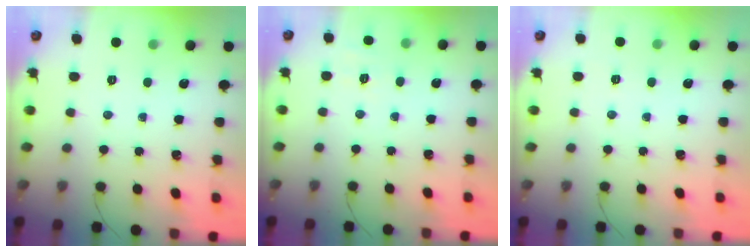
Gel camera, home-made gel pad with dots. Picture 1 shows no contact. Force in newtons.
{"total": 4.5, "press": 4.1, "slide": 1.7}
{"total": 2.4, "press": 2.1, "slide": 1.2}